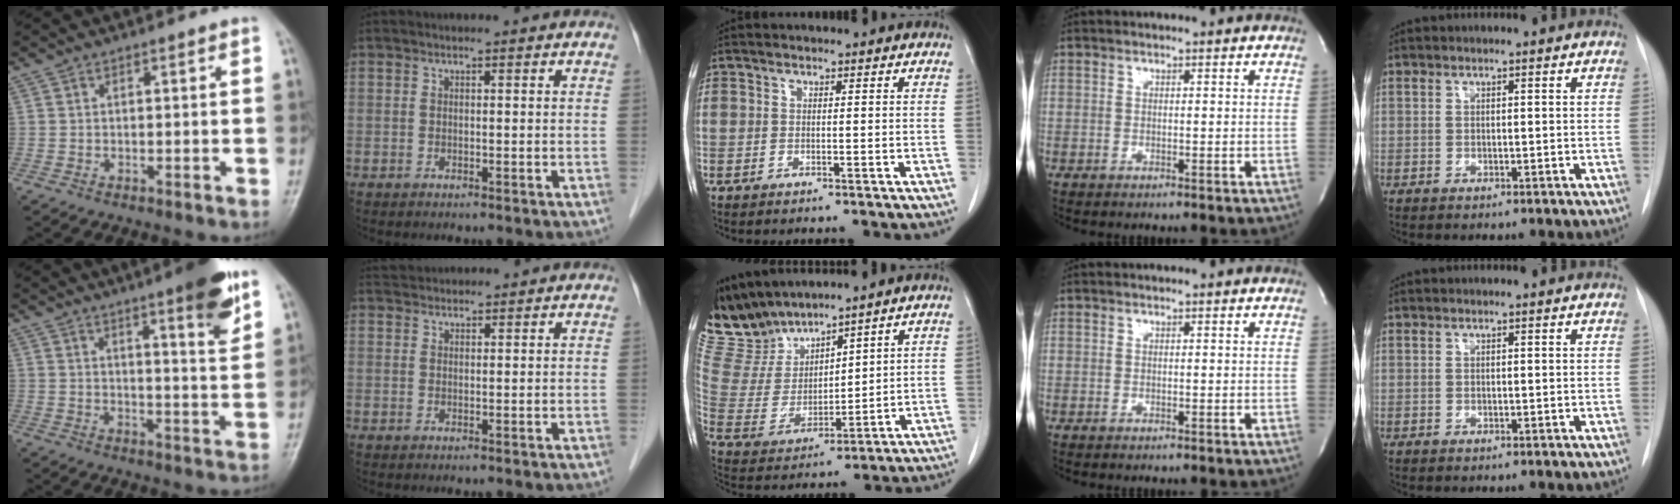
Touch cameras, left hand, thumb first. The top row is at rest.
{"thumb": {"total": 10.5, "force": [6.2, 1.5, 8.3], "torque": [-0.101, -0.035, 0.081]}, "index": {"total": 3.0, "force": [3.0, 0.6, 0.2], "torque": [-0.006, 0.031, 0.054]}, "middle": {"total": 10.5, "force": [10.2, 2.0, 1.3], "torque": [-0.051, 0.005, 0.231]}}